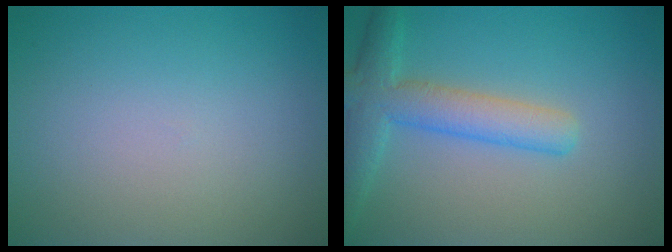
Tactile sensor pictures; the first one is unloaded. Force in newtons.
{"total": 4.6, "press": 4.6, "slide": 0.2}